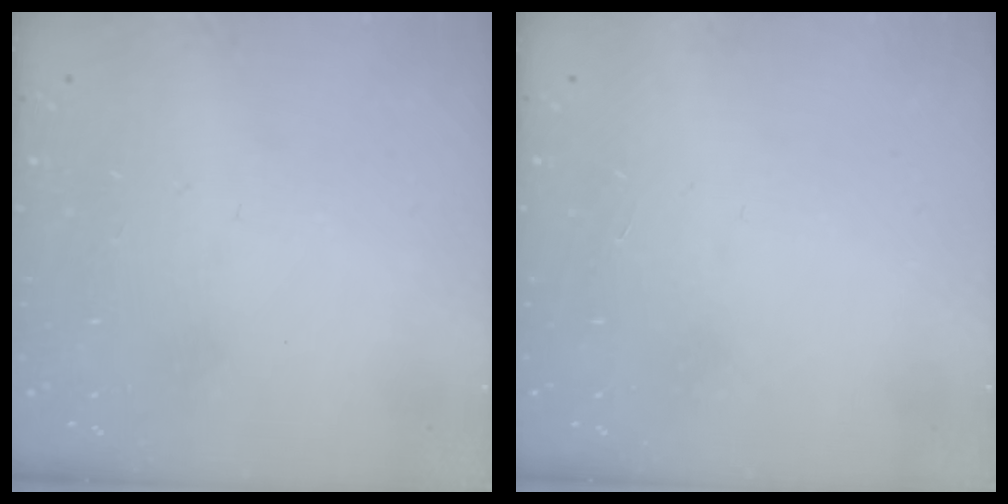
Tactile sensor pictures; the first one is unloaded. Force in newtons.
{"total": 1.7, "press": 1.7, "slide": 0.1}